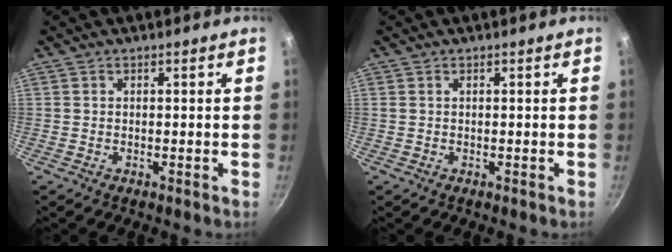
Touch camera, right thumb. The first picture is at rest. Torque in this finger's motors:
{"motor_torque": [-0.03, -0.16, -0.28, 0.16, -0.02]}